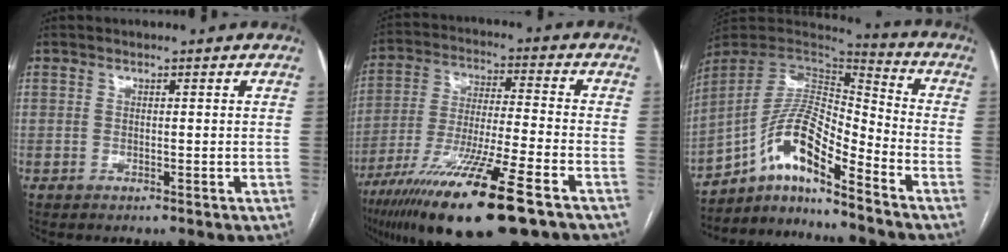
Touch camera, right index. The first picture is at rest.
{"total": 19.9, "force": [-12.3, 1.3, 15.6], "torque": [-0.274, -0.054, -0.216]}
{"total": 14.3, "force": [-9.0, 2.6, 10.8], "torque": [-0.208, 0.021, -0.156]}